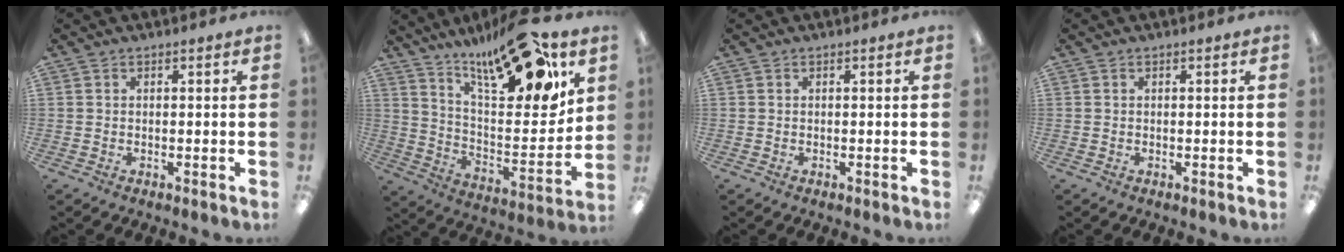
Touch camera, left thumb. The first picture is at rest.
{"total": 22.0, "force": [16.3, 6.0, 13.5], "torque": [-0.194, -0.114, 0.264]}
{"total": 0.0}
{"total": 0.0}